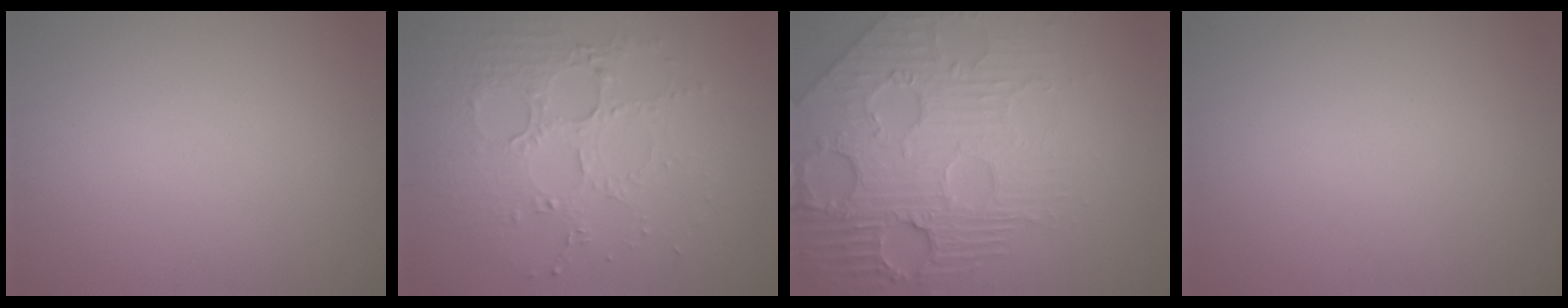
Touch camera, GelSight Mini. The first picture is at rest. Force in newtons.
{"total": 3.9, "press": 3.6, "slide": 1.4}
{"total": 8.6, "press": 5.9, "slide": 6.3}
{"total": 0.0}